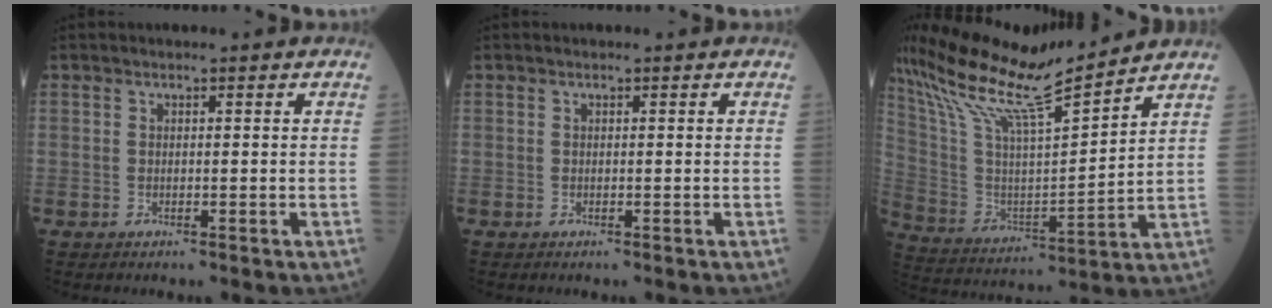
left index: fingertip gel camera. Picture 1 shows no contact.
{"total": 0.0}
{"total": 18.0, "force": [15.5, 0.1, 9.2], "torque": [-0.188, 0.011, 0.284]}